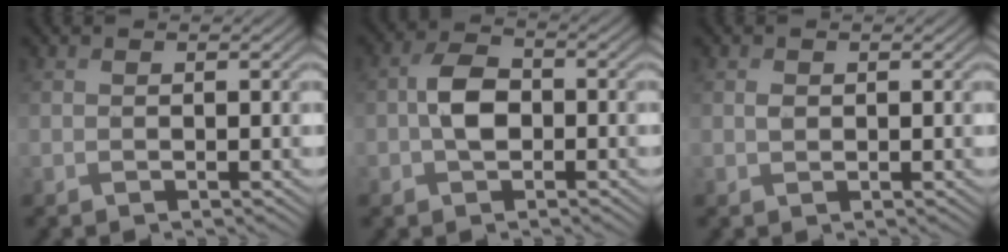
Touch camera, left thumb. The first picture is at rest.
{"total": 4.5, "force": [-0.8, 2.9, 3.3], "torque": [-0.068, 0.007, -0.021]}
{"total": 0.8, "force": [0.2, 0.6, 0.5], "torque": [-0.013, -0.001, 0.003]}